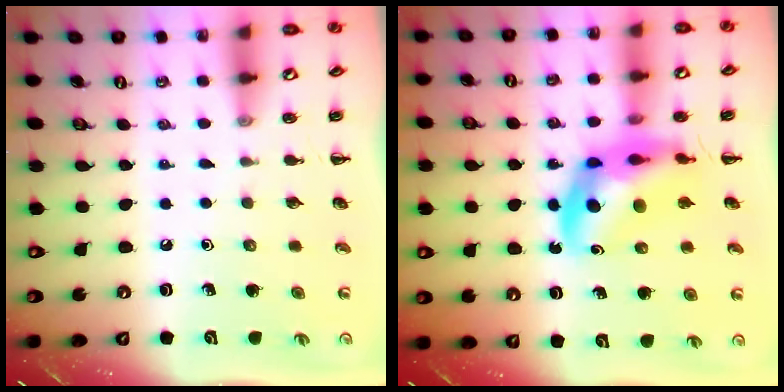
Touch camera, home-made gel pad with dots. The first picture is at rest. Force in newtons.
{"total": 12.5, "press": 12.1, "slide": 3.4}